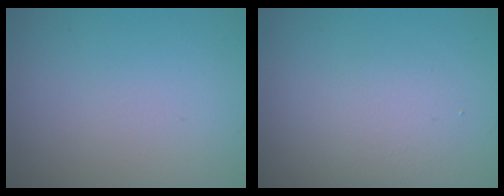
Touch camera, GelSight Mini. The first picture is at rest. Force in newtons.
{"total": 2.4, "press": 2.4, "slide": 0.1}